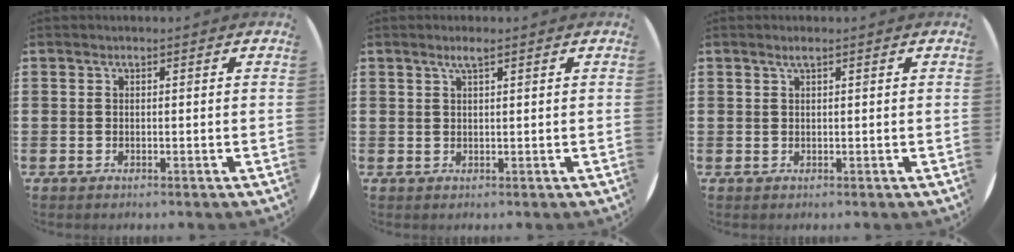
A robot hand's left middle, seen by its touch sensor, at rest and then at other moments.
{"total": 1.9, "force": [1.3, 0.1, 1.4], "torque": [-0.028, 0.003, 0.021]}
{"total": 0.8, "force": [0.5, 0.0, 0.7], "torque": [-0.011, 0.003, 0.008]}